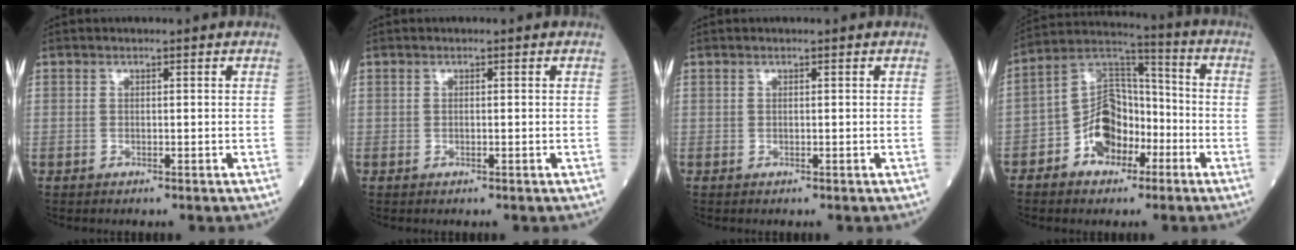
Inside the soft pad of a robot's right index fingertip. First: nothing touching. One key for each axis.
{"total": 0.0}
{"total": 0.0}
{"total": 10.6, "fx": -4.6, "fy": 7.3, "fz": 6.2, "tx": -0.132, "ty": 0.033, "tz": -0.081}